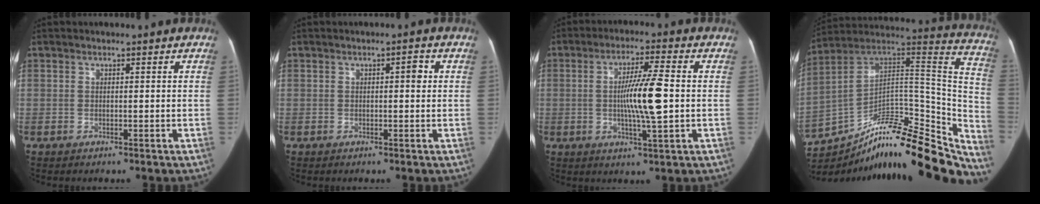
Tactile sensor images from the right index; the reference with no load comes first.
{"total": 1.8, "force": [0.3, 0.7, 1.6], "torque": [-0.021, 0.015, 0.004]}
{"total": 9.6, "force": [-0.3, 0.7, 9.5], "torque": [-0.170, 0.003, -0.009]}
{"total": 28.7, "force": [-24.4, 6.3, 13.7], "torque": [-0.139, 0.052, -0.357]}